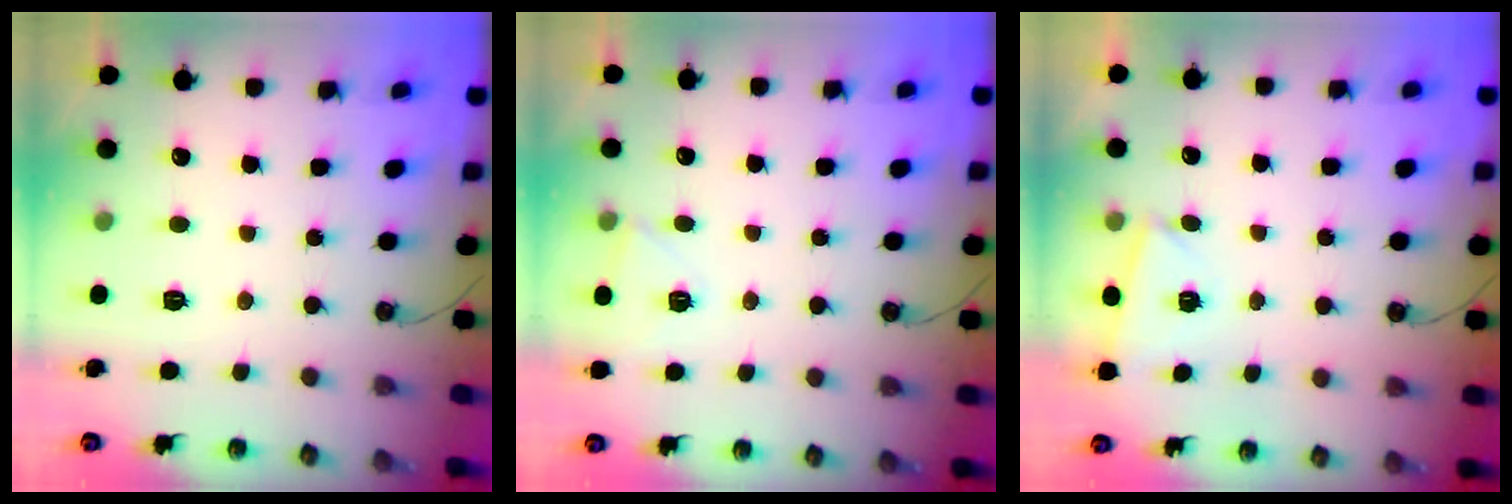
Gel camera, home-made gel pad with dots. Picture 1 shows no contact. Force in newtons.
{"total": 3.7, "press": 3.1, "slide": 2.1}
{"total": 2.4, "press": 2.3, "slide": 0.6}